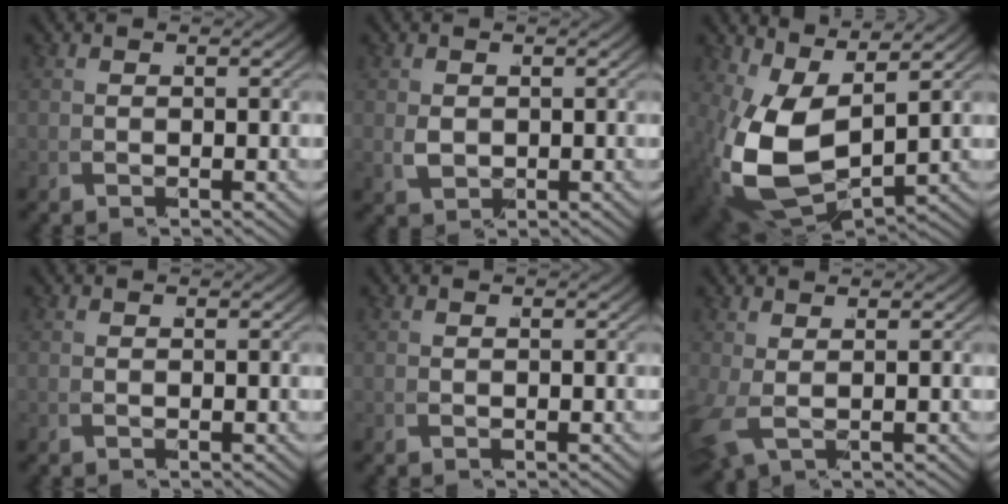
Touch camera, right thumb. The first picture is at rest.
{"total": 2.1, "force": [0.4, 1.5, 1.3], "torque": [-0.039, -0.012, 0.023]}
{"total": 10.8, "force": [-0.1, 6.7, 8.4], "torque": [-0.226, -0.062, 0.035]}
{"total": 0.0}
{"total": 0.0}
{"total": 1.8, "force": [0.8, 0.8, 1.5], "torque": [-0.043, -0.005, 0.025]}